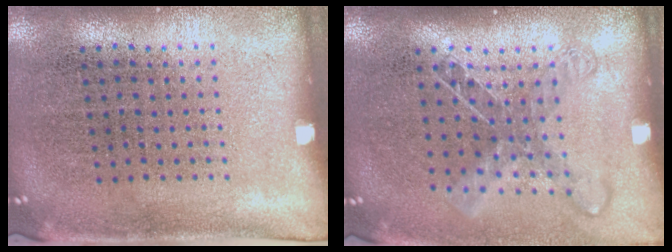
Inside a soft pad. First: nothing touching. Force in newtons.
{"total": 1.5, "press": 1.2, "slide": 1.0}